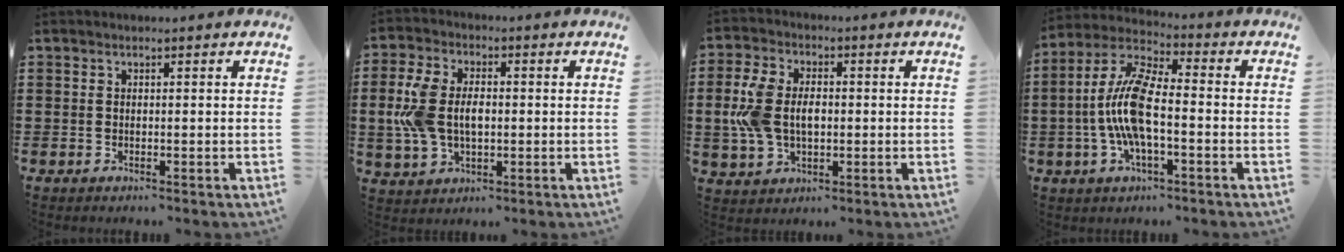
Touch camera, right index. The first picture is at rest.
{"total": 8.0, "force": [0.0, 5.2, 6.1], "torque": [-0.161, 0.003, -0.010]}
{"total": 7.7, "force": [0.0, 5.1, 5.8], "torque": [-0.156, 0.003, -0.011]}
{"total": 10.3, "force": [-1.4, 3.6, 9.6], "torque": [-0.223, -0.012, -0.033]}